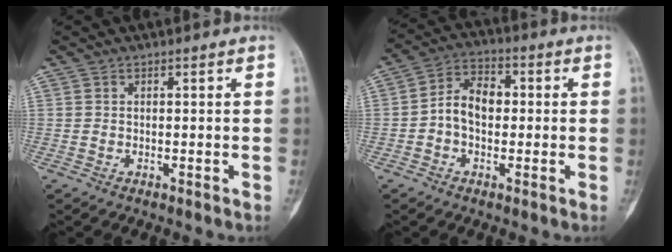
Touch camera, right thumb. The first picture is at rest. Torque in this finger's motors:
{"motor_torque": [0.05, 0.05, 0.03, 0.00, 0.02]}